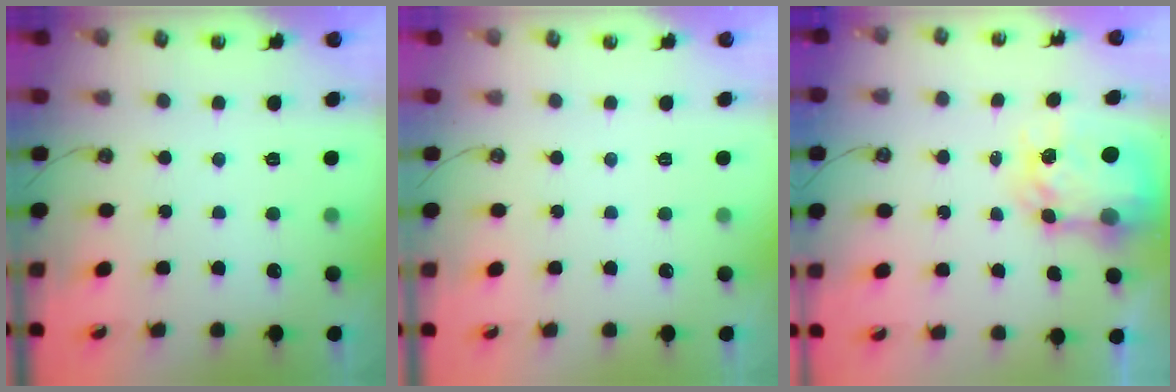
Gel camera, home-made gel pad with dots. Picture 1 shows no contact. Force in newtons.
{"total": 0.0}
{"total": 6.0, "press": 6.0, "slide": 0.6}